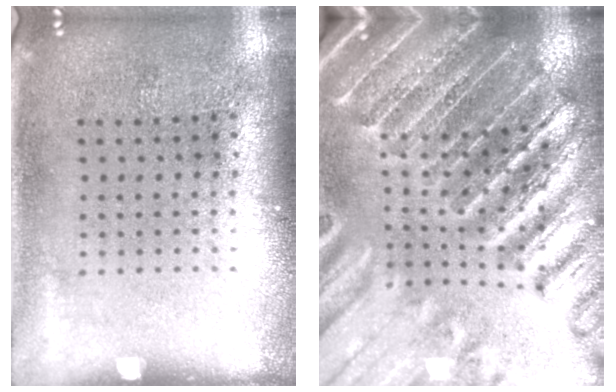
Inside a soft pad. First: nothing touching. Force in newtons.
{"total": 3.4, "press": 3.3, "slide": 0.7}